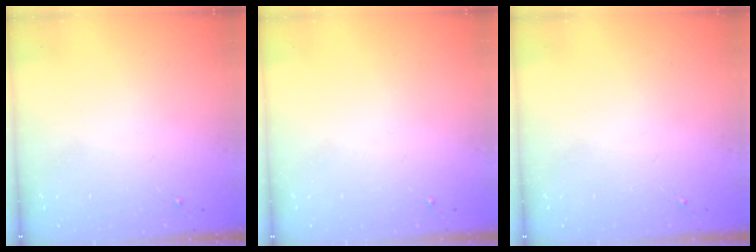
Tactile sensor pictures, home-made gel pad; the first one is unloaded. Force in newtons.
{"total": 0.0}
{"total": 0.0}